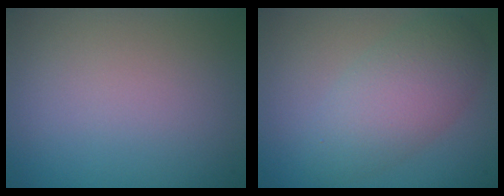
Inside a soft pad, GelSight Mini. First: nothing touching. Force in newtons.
{"total": 4.8, "press": 4.8, "slide": 0.1}